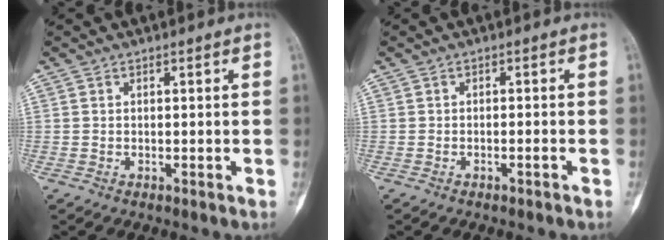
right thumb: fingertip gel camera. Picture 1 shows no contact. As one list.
[{"total": 0.9, "force": [-0.6, 0.1, 0.7], "torque": [-0.015, 0.010, -0.007]}]